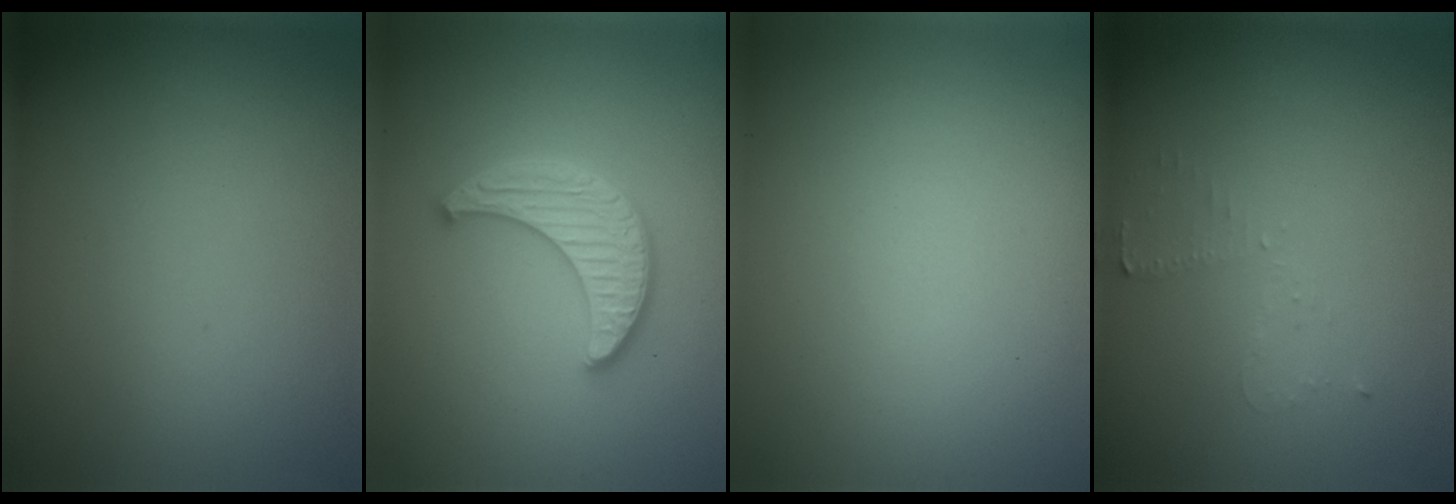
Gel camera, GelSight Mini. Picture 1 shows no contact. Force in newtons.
{"total": 4.2, "press": 3.8, "slide": 1.9}
{"total": 0.0}
{"total": 1.6, "press": 1.5, "slide": 0.2}